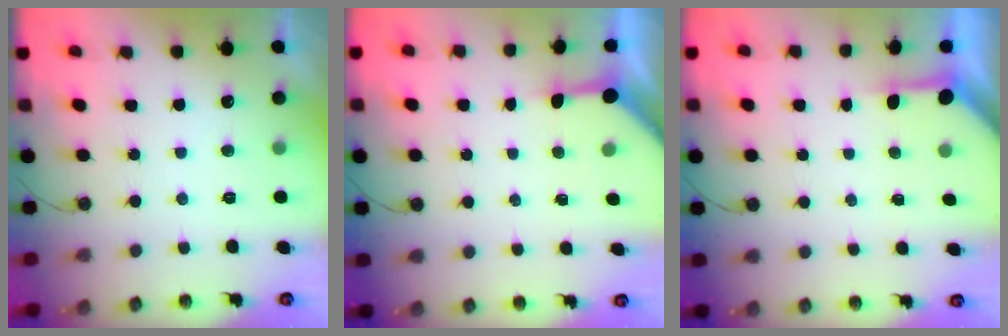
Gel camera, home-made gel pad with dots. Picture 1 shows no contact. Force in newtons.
{"total": 3.8, "press": 3.8, "slide": 0.4}
{"total": 3.4, "press": 3.4, "slide": 0.3}